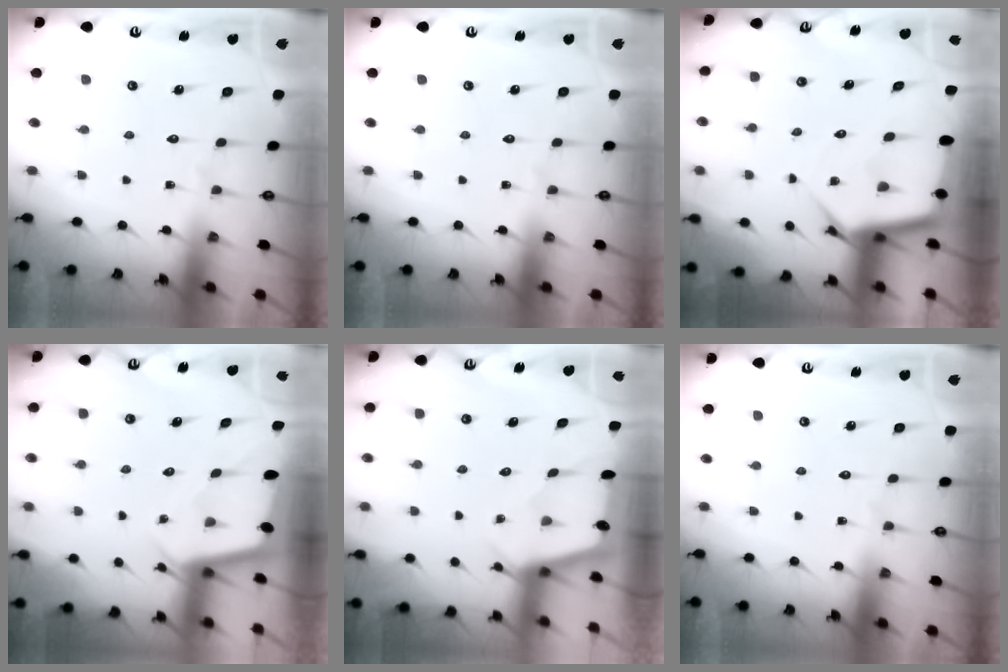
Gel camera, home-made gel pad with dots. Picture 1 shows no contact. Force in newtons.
{"total": 0.0}
{"total": 7.9, "press": 7.8, "slide": 0.7}
{"total": 1.9, "press": 1.9, "slide": 0.3}
{"total": 2.2, "press": 2.2, "slide": 0.3}
{"total": 0.0}